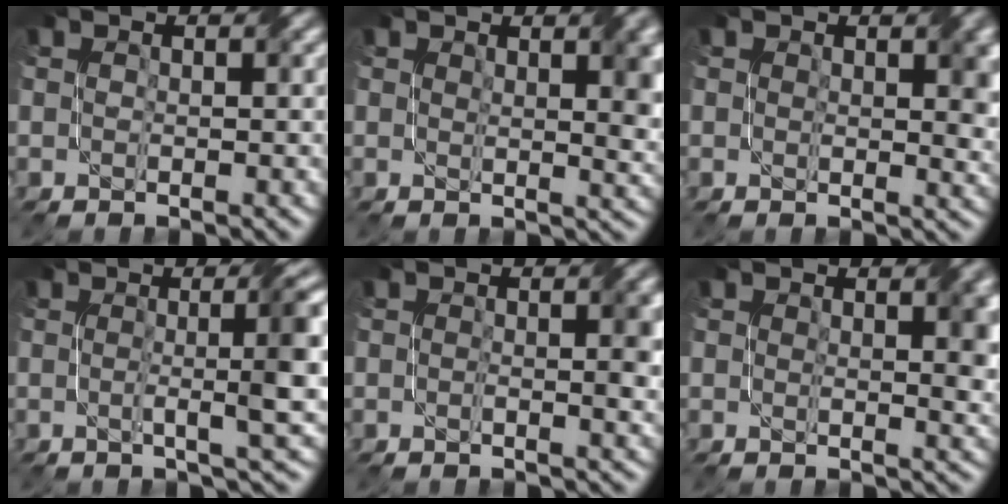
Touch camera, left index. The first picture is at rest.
{"total": 3.8, "force": [1.7, 1.1, 3.2], "torque": [-0.039, -0.003, 0.028]}
{"total": 3.4, "force": [0.8, 1.7, 2.9], "torque": [-0.032, -0.002, 0.014]}
{"total": 8.1, "force": [0.4, 2.0, 7.8], "torque": [-0.083, 0.013, 0.004]}
{"total": 2.6, "force": [0.1, 0.6, 2.6], "torque": [-0.035, 0.001, 0.000]}
{"total": 3.4, "force": [1.0, 1.1, 3.1], "torque": [-0.037, -0.001, 0.017]}